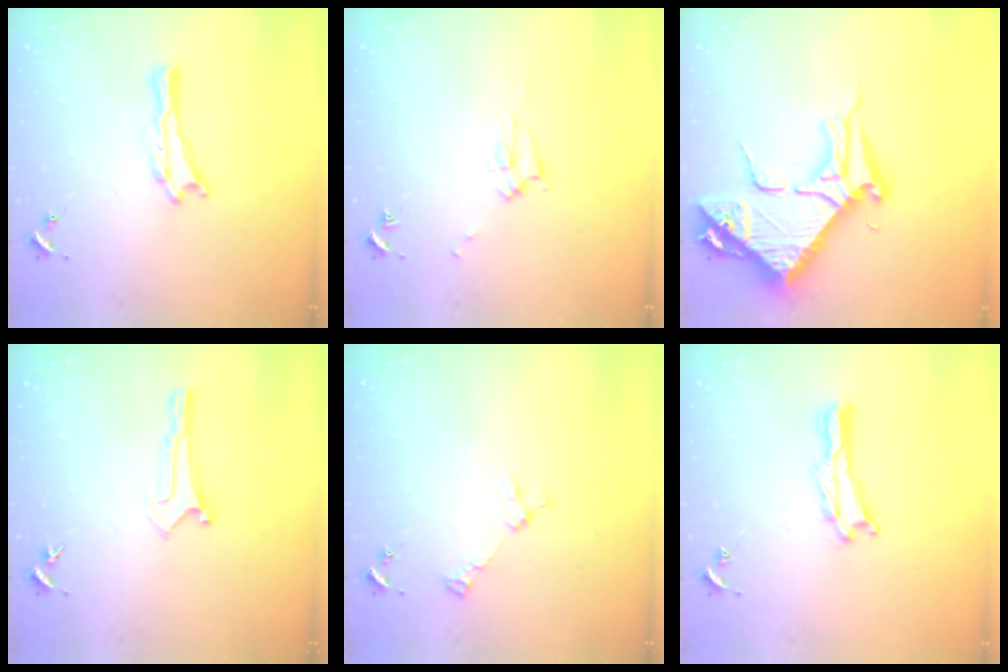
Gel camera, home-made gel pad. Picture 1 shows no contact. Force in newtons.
{"total": 2.3, "press": 2.3, "slide": 0.3}
{"total": 9.5, "press": 9.5, "slide": 1.1}
{"total": 0.0}
{"total": 2.6, "press": 2.6, "slide": 0.3}
{"total": 0.6, "press": 0.5, "slide": 0.2}